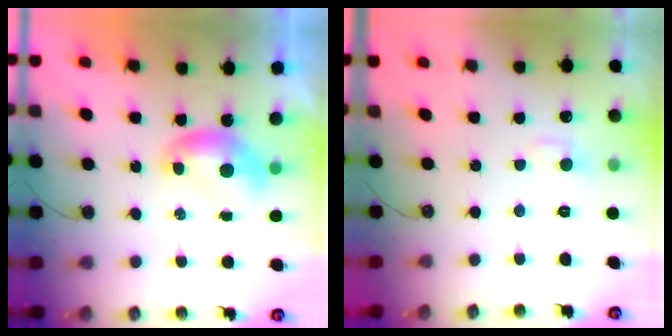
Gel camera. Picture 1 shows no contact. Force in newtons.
{"total": 1.1, "press": 0.8, "slide": 0.8}